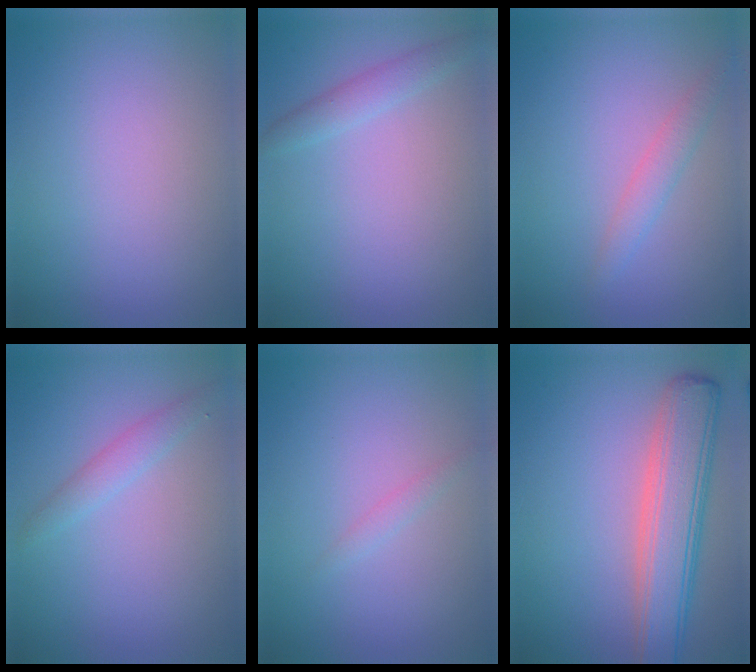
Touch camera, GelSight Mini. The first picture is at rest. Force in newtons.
{"total": 1.6, "press": 1.6, "slide": 0.0}
{"total": 1.6, "press": 1.6, "slide": 0.1}
{"total": 1.6, "press": 1.6, "slide": 0.1}
{"total": 0.8, "press": 0.8, "slide": 0.0}
{"total": 6.5, "press": 6.5, "slide": 0.5}